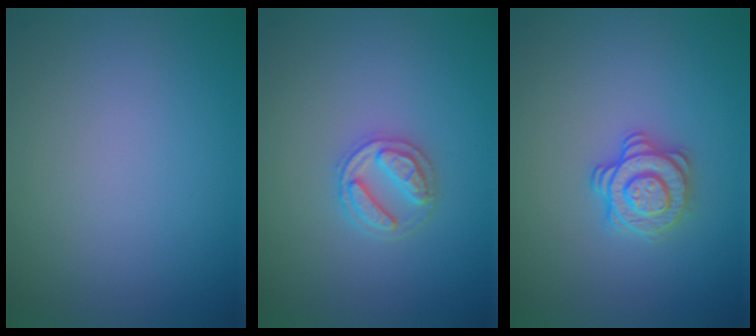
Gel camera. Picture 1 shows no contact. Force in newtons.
{"total": 2.6, "press": 2.5, "slide": 0.5}
{"total": 2.9, "press": 2.5, "slide": 1.4}